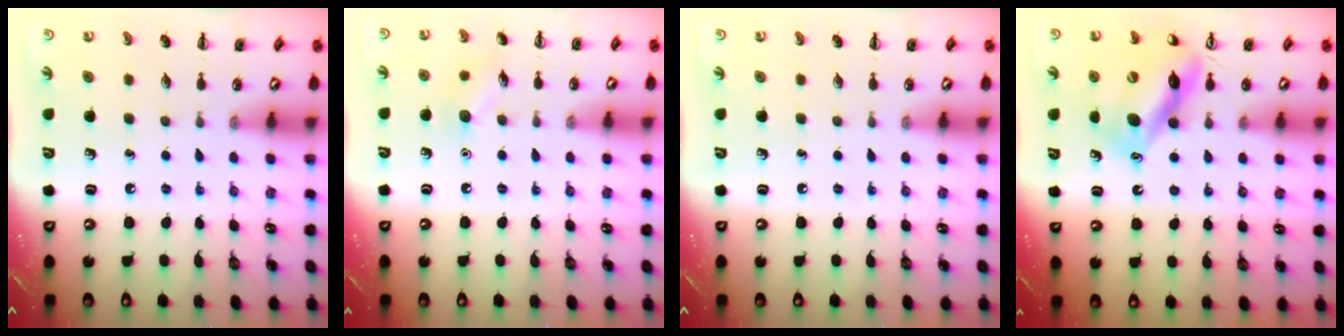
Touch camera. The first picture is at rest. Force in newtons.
{"total": 7.3, "press": 7.1, "slide": 1.6}
{"total": 0.0}
{"total": 12.1, "press": 11.6, "slide": 3.3}